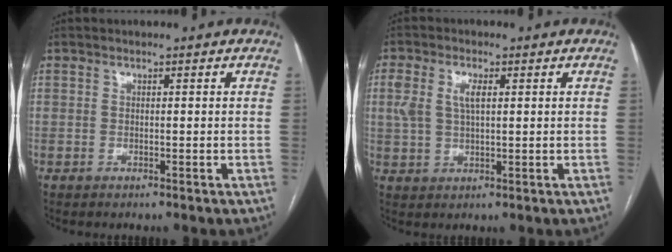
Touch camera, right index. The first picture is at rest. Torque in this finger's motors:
{"motor_torque": [0.08, 0.00, 0.19, 0.07]}